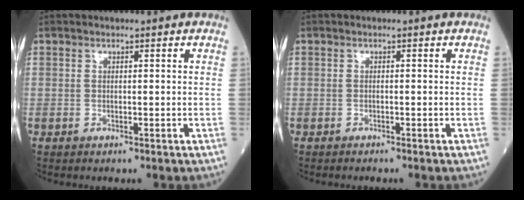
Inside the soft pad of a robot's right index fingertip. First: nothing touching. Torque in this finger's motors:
{"motor_torque": [0.09, -0.03, -0.03, -0.01]}